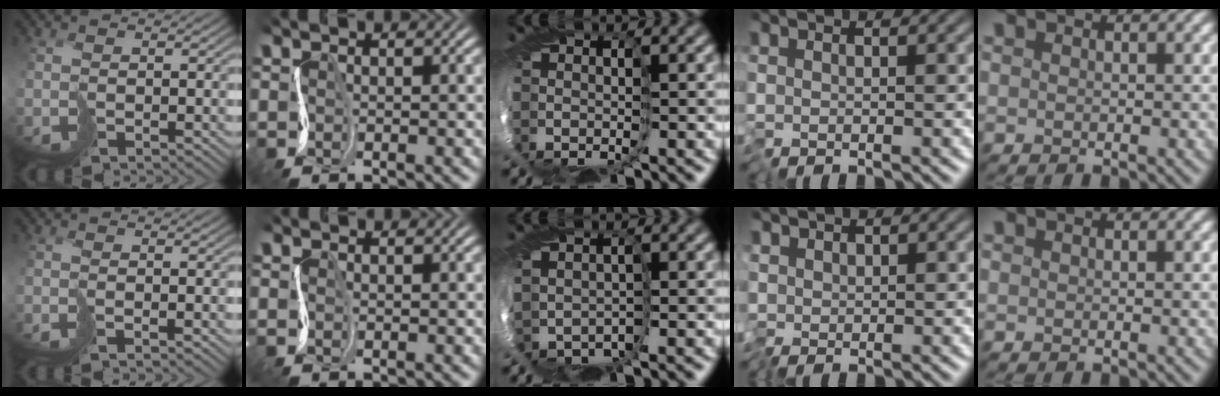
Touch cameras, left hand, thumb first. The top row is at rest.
{"thumb": {"total": 1.0, "force": [-0.8, -0.3, 0.4], "torque": [-0.002, 0.006, -0.018]}, "index": {"total": 0.5, "force": [-0.3, -0.1, -0.4], "torque": [0.008, -0.003, -0.007]}, "middle": {"total": 1.3, "force": [0.3, 1.1, -0.5], "torque": [0.000, 0.000, 0.012]}, "ring": {"total": 0.9, "force": [0.4, 0.8, 0.1], "torque": [-0.008, 0.005, 0.008]}}